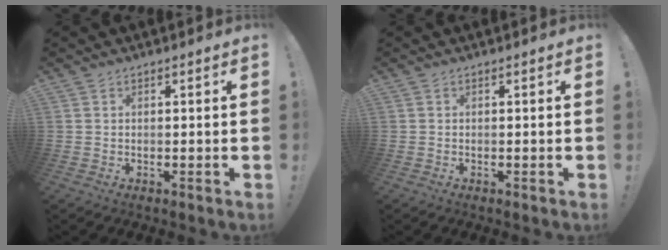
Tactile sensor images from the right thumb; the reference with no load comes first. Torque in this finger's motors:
{"motor_torque": [-0.03, -0.03, 0.42, -0.10, 0.07]}